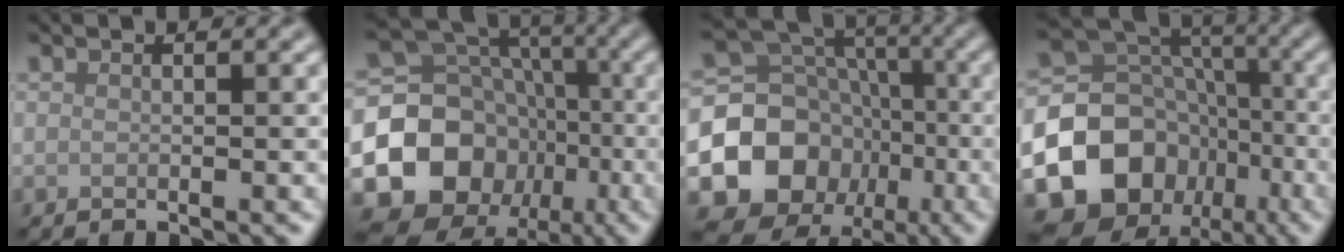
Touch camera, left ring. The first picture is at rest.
{"total": 13.0, "force": [-4.4, 11.0, 5.3], "torque": [-0.111, 0.006, -0.097]}
{"total": 10.4, "force": [-3.5, 8.8, 4.3], "torque": [-0.085, 0.000, -0.070]}
{"total": 13.7, "force": [-5.5, 11.3, 5.6], "torque": [-0.118, 0.001, -0.108]}